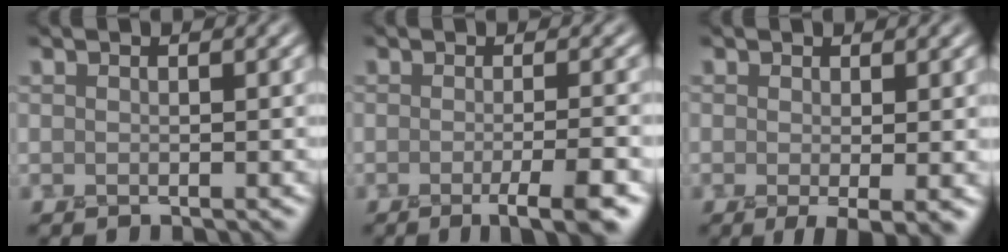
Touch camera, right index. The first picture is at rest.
{"total": 4.5, "force": [-2.1, 0.9, 3.8], "torque": [-0.046, -0.007, -0.033]}
{"total": 2.5, "force": [-0.8, 0.4, 2.3], "torque": [-0.035, -0.014, -0.011]}